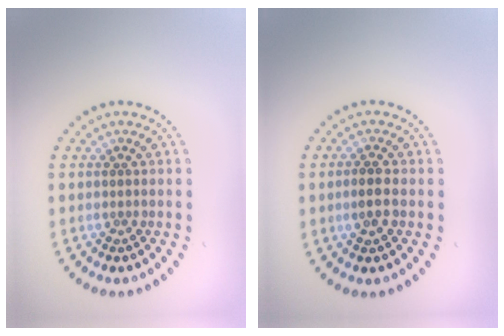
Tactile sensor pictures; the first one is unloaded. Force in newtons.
{"total": 1.8, "press": 1.8, "slide": 0.5}